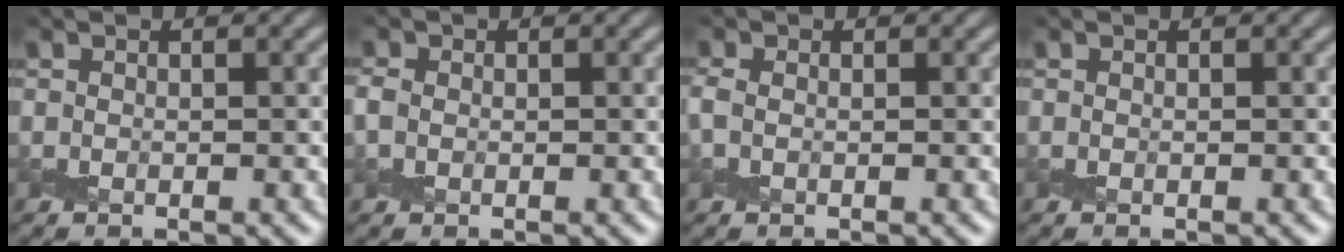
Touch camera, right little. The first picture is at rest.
{"total": 1.6, "force": [0.0, 1.4, 0.8], "torque": [-0.021, 0.000, -0.002]}
{"total": 1.4, "force": [0.0, 1.1, 0.9], "torque": [-0.025, 0.000, -0.003]}
{"total": 0.0}